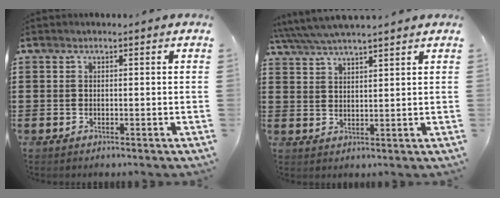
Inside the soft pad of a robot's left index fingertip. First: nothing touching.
{"total": 4.3, "force": [3.9, 0.0, 1.7], "torque": [-0.045, -0.014, 0.070]}